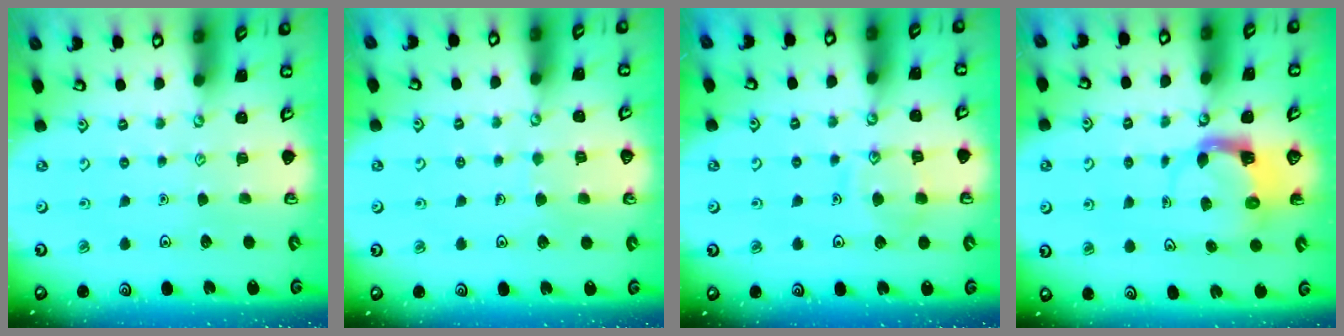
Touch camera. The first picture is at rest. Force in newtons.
{"total": 4.9, "press": 4.9, "slide": 0.3}
{"total": 10.2, "press": 10.1, "slide": 0.9}
{"total": 3.9, "press": 3.8, "slide": 0.6}